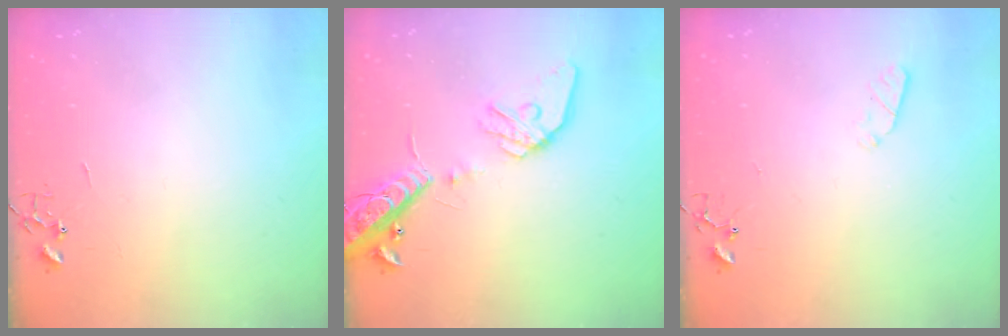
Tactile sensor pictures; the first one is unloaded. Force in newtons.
{"total": 18.9, "press": 18.6, "slide": 3.4}
{"total": 3.5, "press": 3.4, "slide": 0.5}